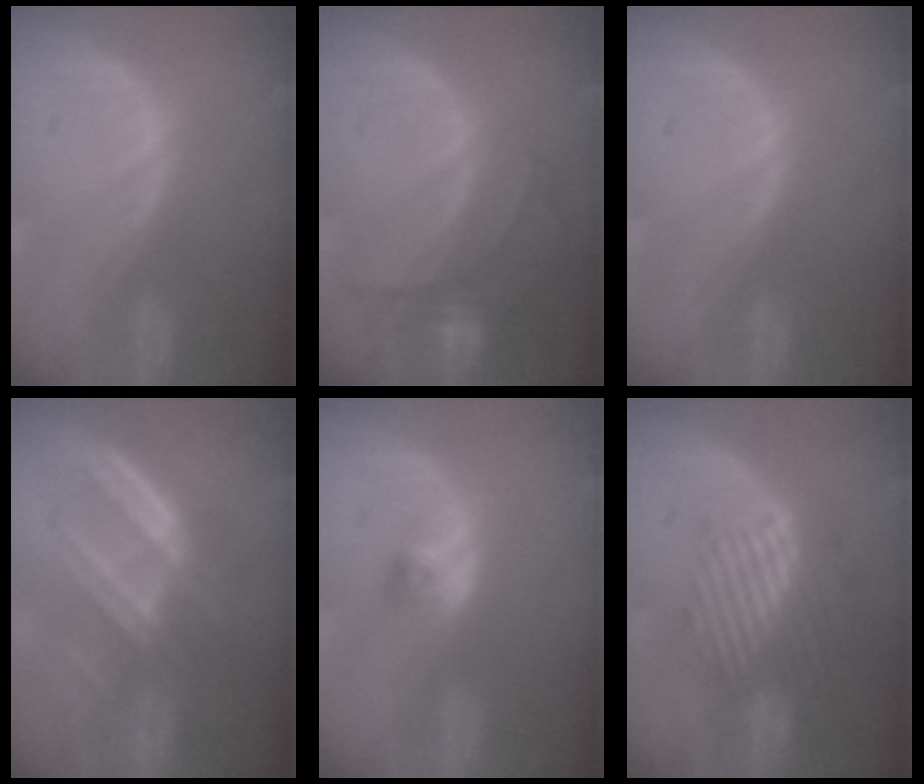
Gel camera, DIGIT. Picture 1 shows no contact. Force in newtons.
{"total": 5.8, "press": 5.7, "slide": 0.5}
{"total": 0.0}
{"total": 7.3, "press": 6.8, "slide": 2.8}
{"total": 2.5, "press": 2.3, "slide": 1.1}
{"total": 9.7, "press": 8.1, "slide": 5.3}